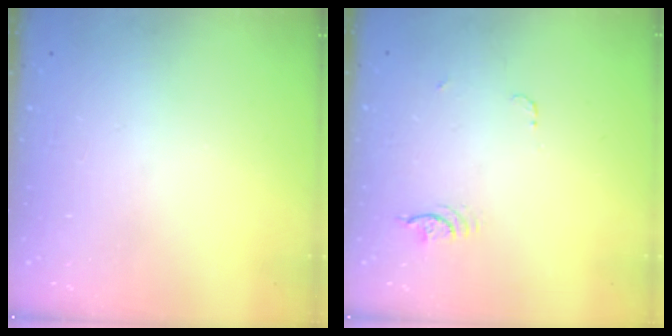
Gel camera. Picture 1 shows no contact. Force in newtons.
{"total": 3.9, "press": 3.6, "slide": 1.7}